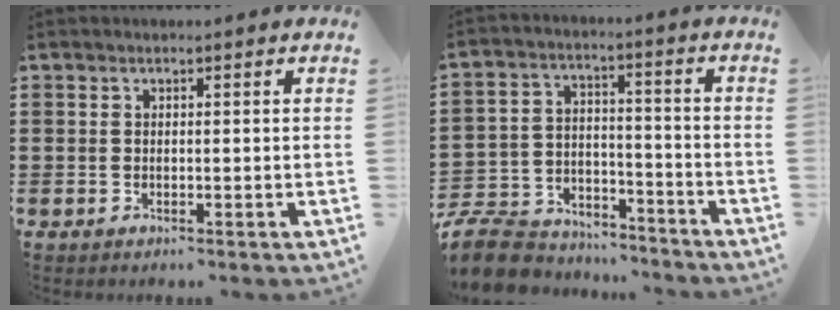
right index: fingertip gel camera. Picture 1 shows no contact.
{"total": 9.2, "force": [-8.7, 2.6, 1.7], "torque": [-0.053, 0.020, -0.175]}